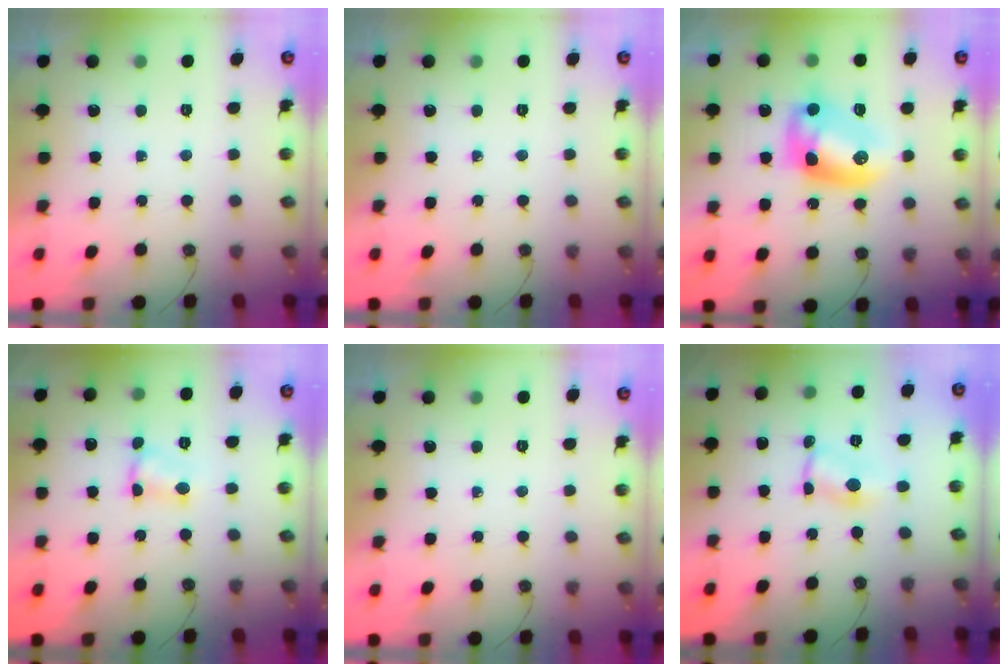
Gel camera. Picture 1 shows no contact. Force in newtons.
{"total": 0.0}
{"total": 12.2, "press": 12.2, "slide": 0.7}
{"total": 4.2, "press": 4.2, "slide": 0.5}
{"total": 0.0}
{"total": 2.2, "press": 2.1, "slide": 0.3}